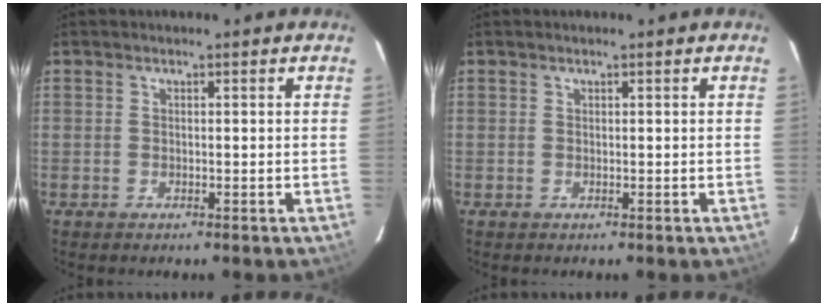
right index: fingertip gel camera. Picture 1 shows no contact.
{"total": 0.0}